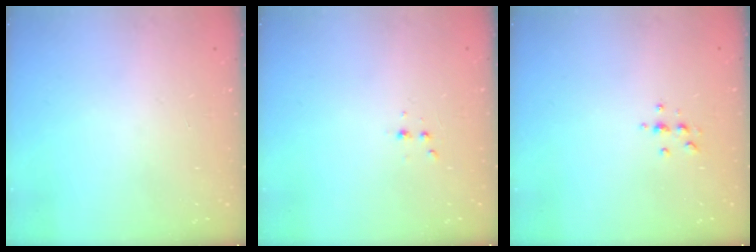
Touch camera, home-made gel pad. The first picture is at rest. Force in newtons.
{"total": 2.9, "press": 2.7, "slide": 1.0}
{"total": 4.1, "press": 4.1, "slide": 0.5}